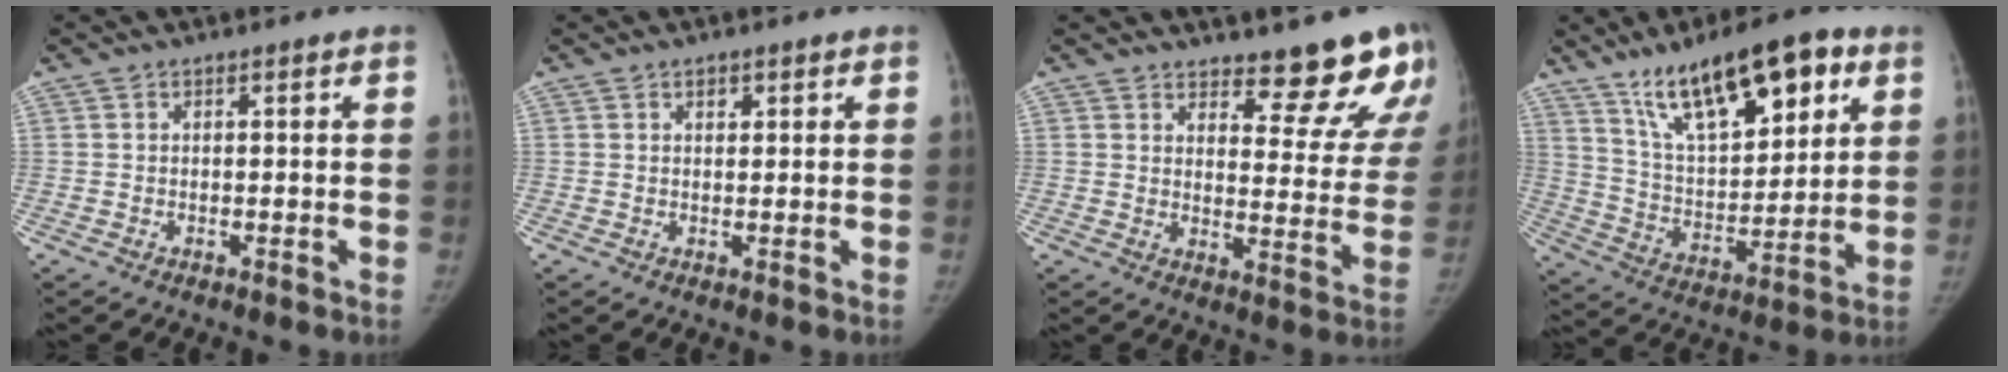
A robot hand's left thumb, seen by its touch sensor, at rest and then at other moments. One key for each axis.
{"total": 1.3, "fx": 0.7, "fy": 1.0, "fz": 0.6, "tx": 0.001, "ty": -0.003, "tz": 0.009}
{"total": 13.3, "fx": 11.4, "fy": 4.5, "fz": 5.1, "tx": -0.008, "ty": -0.091, "tz": 0.135}
{"total": 20.7, "fx": 11.6, "fy": 8.3, "fz": 15.0, "tx": -0.204, "ty": -0.039, "tz": 0.204}